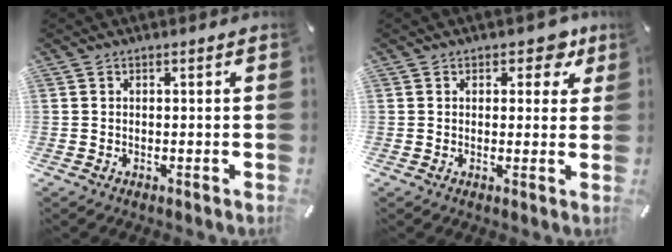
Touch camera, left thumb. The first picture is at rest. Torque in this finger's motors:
{"motor_torque": [0.06, -0.18, 0.12, 0.07, 0.00]}